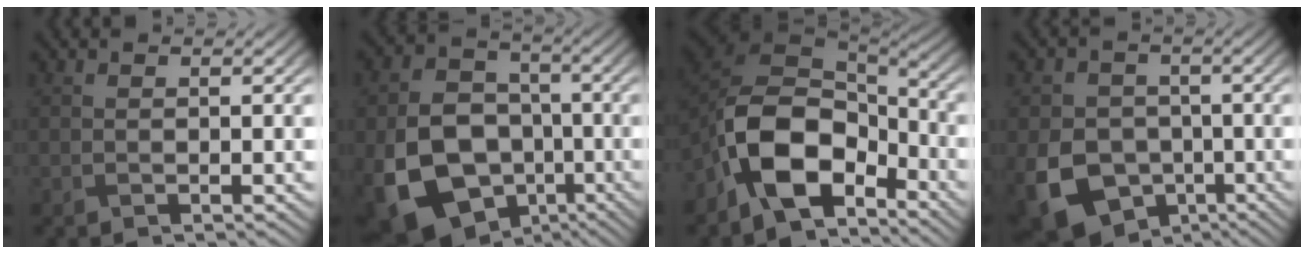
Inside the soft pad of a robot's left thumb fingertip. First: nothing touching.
{"total": 15.8, "force": [-5.7, 12.2, 8.3], "torque": [-0.190, -0.046, -0.108]}
{"total": 13.5, "force": [-6.2, 7.9, 9.0], "torque": [-0.188, -0.014, -0.133]}
{"total": 12.5, "force": [-4.5, 10.1, 5.9], "torque": [-0.142, -0.048, -0.097]}